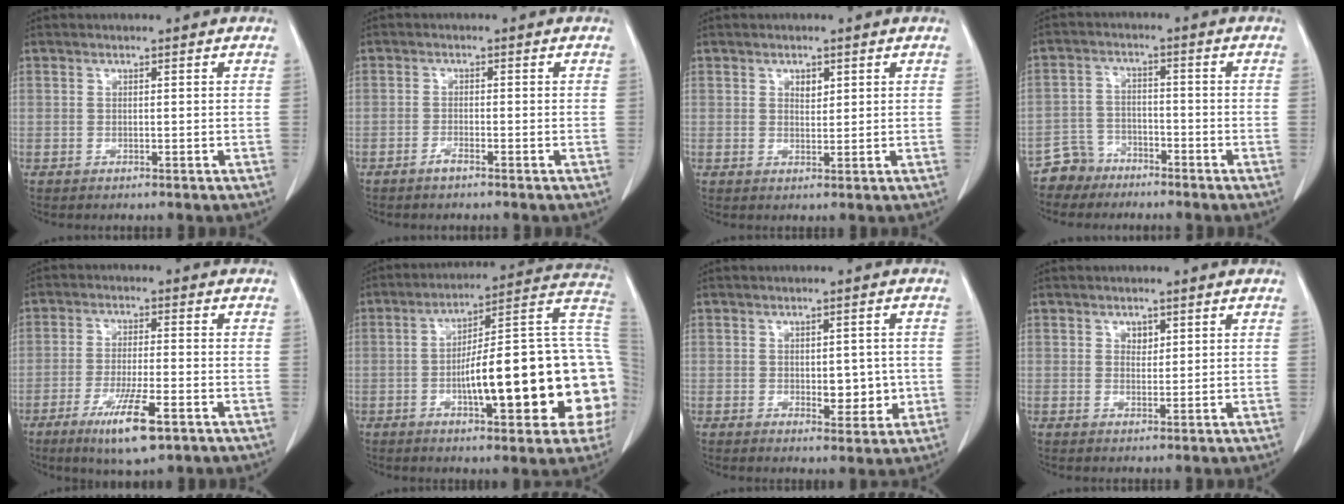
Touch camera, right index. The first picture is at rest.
{"total": 1.3, "force": [-1.1, 0.1, 0.8], "torque": [-0.017, 0.001, -0.020]}
{"total": 1.7, "force": [0.9, 1.0, 1.1], "torque": [-0.016, -0.003, 0.016]}
{"total": 4.9, "force": [-3.9, 2.9, -0.6], "torque": [0.016, 0.006, -0.075]}
{"total": 9.0, "force": [-4.9, 1.2, 7.5], "torque": [-0.136, -0.019, -0.078]}
{"total": 25.5, "force": [-3.9, 5.4, 24.6], "torque": [-0.258, 0.036, -0.051]}
{"total": 5.1, "force": [-0.5, 2.7, 4.3], "torque": [-0.047, -0.003, 0.000]}
{"total": 1.5, "force": [0.8, 1.0, 0.7], "torque": [-0.008, -0.003, 0.014]}